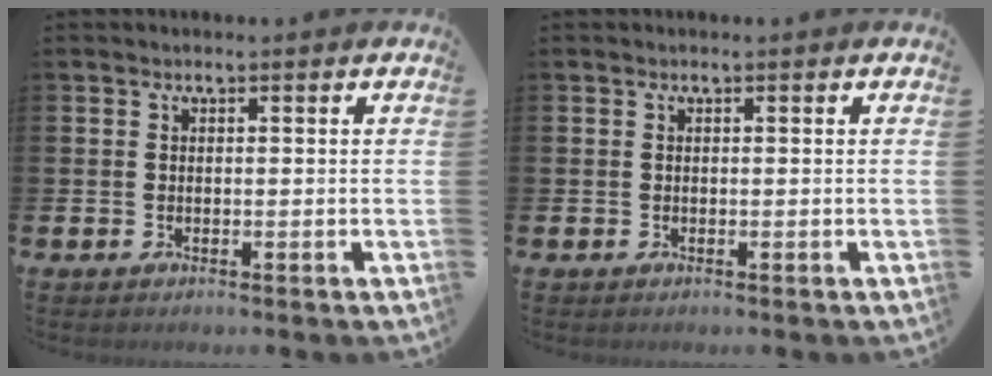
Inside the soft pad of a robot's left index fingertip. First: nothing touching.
{"total": 0.0}